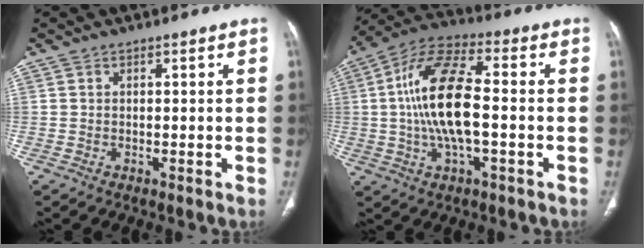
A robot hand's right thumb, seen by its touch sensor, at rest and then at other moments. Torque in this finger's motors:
{"motor_torque": [1.53, 3.48, 1.85, 0.28, 0.46]}